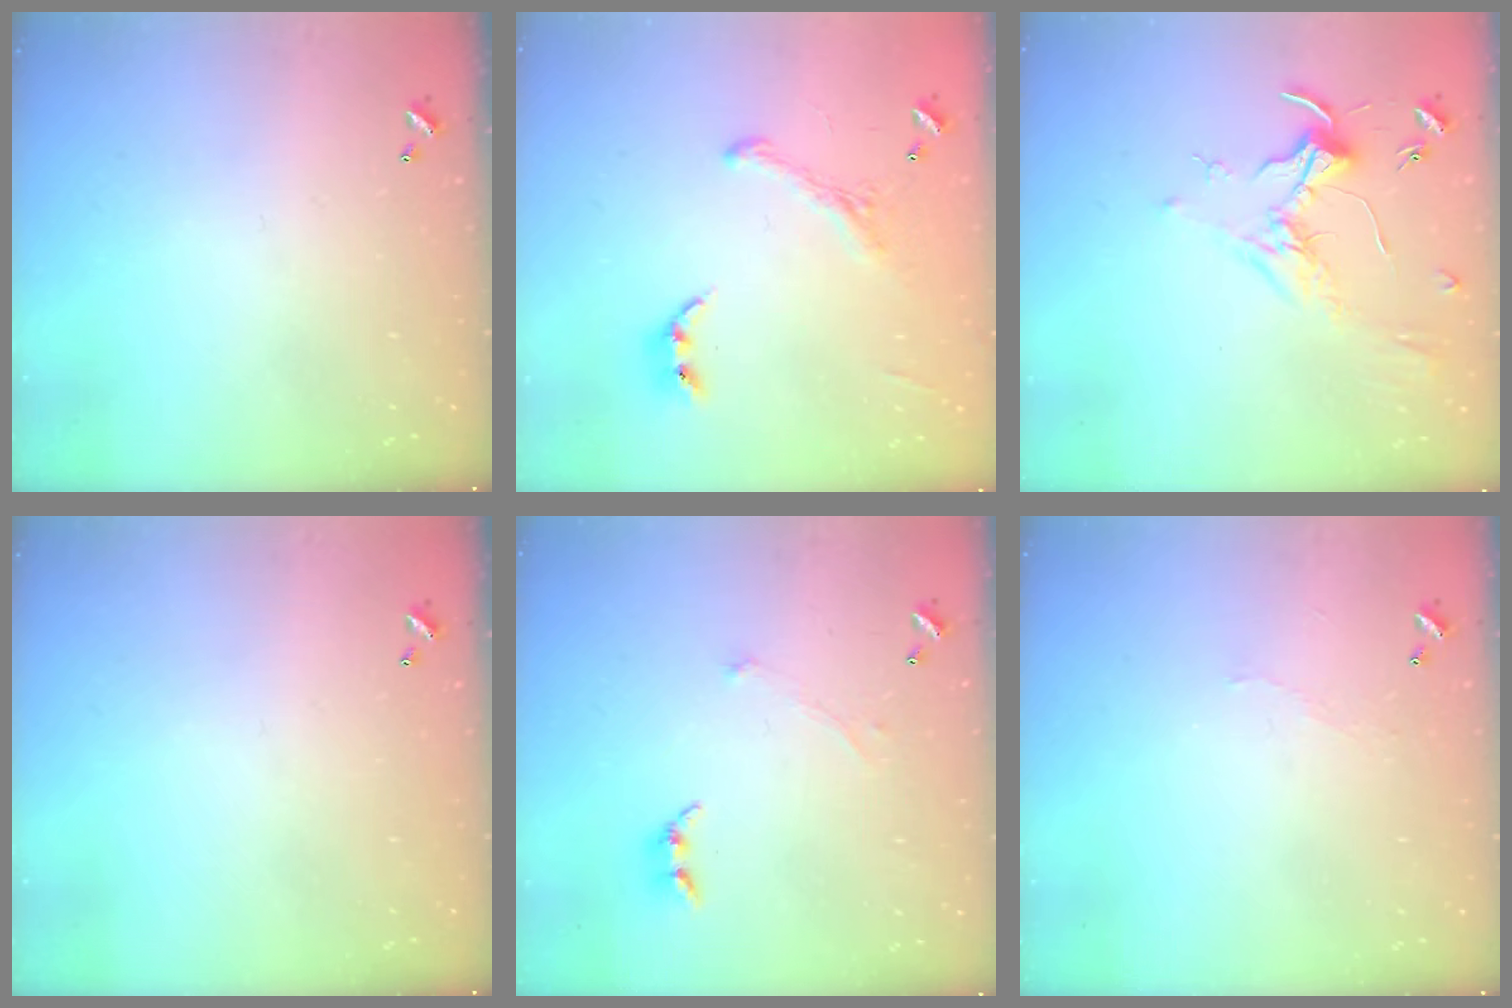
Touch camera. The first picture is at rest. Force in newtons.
{"total": 1.9, "press": 1.6, "slide": 1.0}
{"total": 1.6, "press": 1.4, "slide": 0.8}
{"total": 0.0}
{"total": 0.7, "press": 0.3, "slide": 0.6}
{"total": 2.8, "press": 2.8, "slide": 0.5}